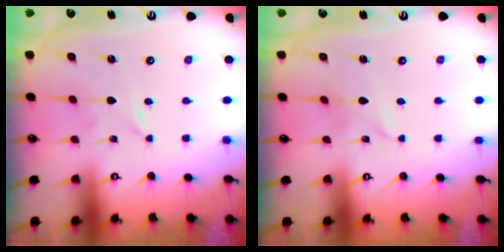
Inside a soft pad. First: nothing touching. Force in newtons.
{"total": 2.6, "press": 2.6, "slide": 0.3}